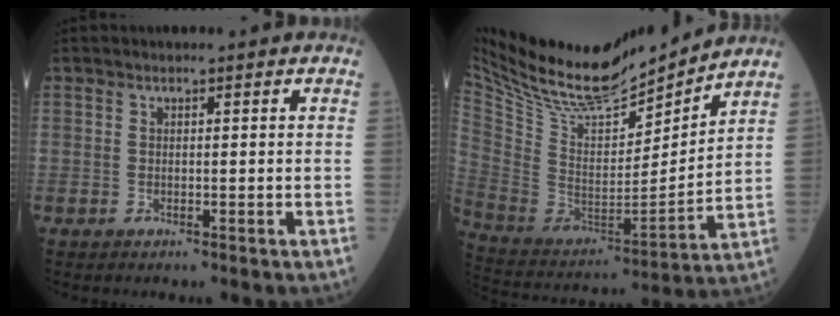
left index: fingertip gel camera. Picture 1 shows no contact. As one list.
[{"total": 24.6, "force": [21.9, 4.7, 10.1], "torque": [-0.202, -0.015, 0.372]}]